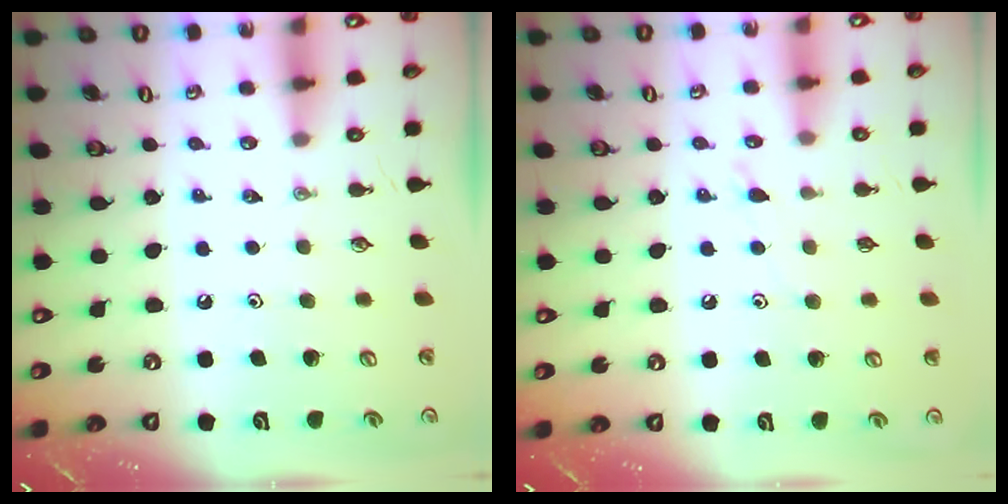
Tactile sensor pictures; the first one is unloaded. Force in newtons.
{"total": 6.0, "press": 6.0, "slide": 0.7}